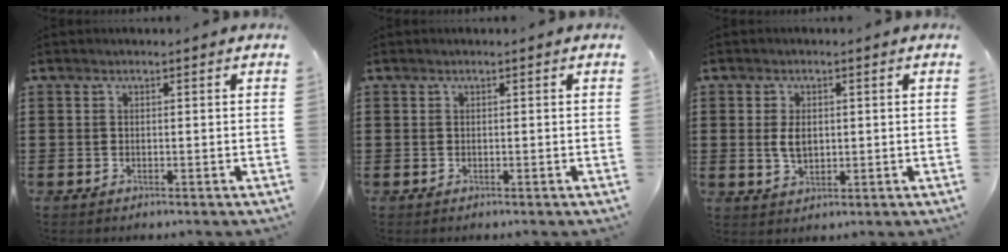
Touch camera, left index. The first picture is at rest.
{"total": 0.0}
{"total": 3.4, "force": [0.3, 2.1, 2.7], "torque": [-0.055, 0.001, -0.001]}